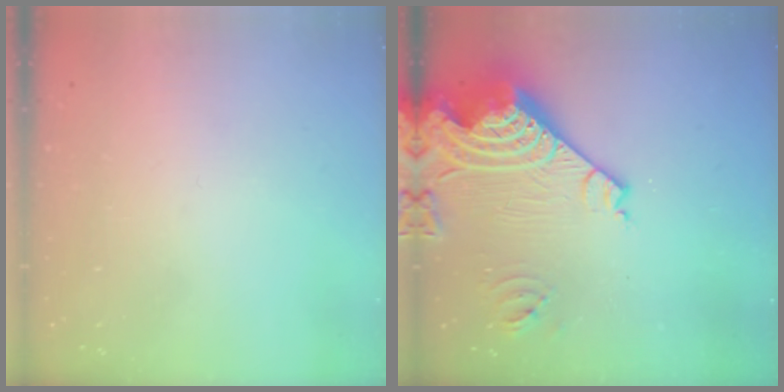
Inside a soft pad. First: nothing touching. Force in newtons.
{"total": 20.7, "press": 20.6, "slide": 2.4}